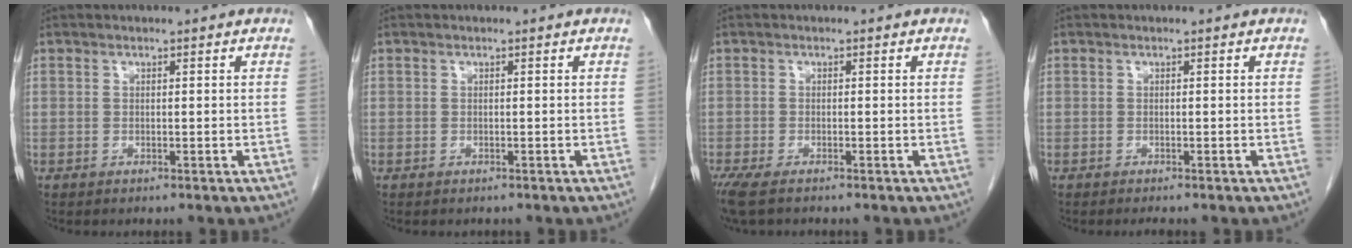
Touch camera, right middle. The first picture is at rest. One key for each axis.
{"total": 0.0}
{"total": 4.6, "fx": -3.5, "fy": 1.1, "fz": 2.7, "tx": -0.052, "ty": -0.014, "tz": -0.060}
{"total": 0.8, "fx": -0.7, "fy": 0.0, "fz": 0.3, "tx": -0.008, "ty": -0.004, "tz": -0.009}